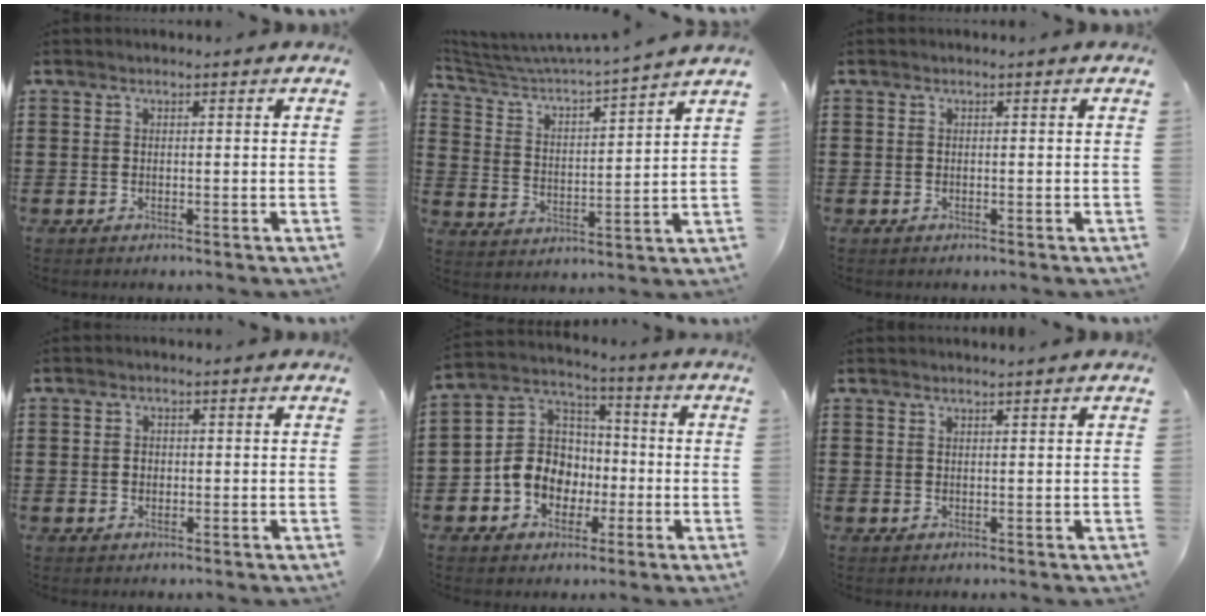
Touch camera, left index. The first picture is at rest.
{"total": 3.9, "force": [3.6, 0.0, 1.5], "torque": [-0.053, -0.035, 0.050]}
{"total": 0.0}
{"total": 1.2, "force": [0.1, 0.9, 0.8], "torque": [-0.018, 0.006, 0.000]}
{"total": 8.9, "force": [-2.6, 7.8, 3.3], "torque": [-0.102, 0.019, -0.052]}
{"total": 1.0, "force": [0.9, -0.2, 0.3], "torque": [-0.005, -0.002, 0.018]}